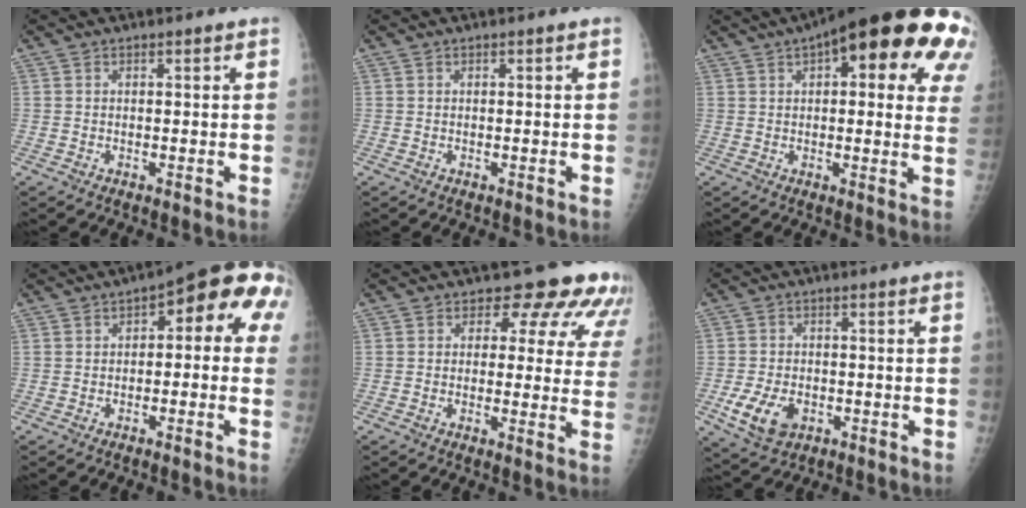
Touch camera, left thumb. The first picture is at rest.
{"total": 0.0}
{"total": 26.3, "force": [12.3, 8.8, 21.5], "torque": [-0.218, 0.019, 0.153]}
{"total": 11.0, "force": [1.4, 5.3, 9.5], "torque": [-0.078, 0.036, 0.003]}
{"total": 10.8, "force": [8.1, 6.0, 4.0], "torque": [0.009, -0.030, 0.063]}
{"total": 7.6, "force": [-2.7, 5.1, 5.0], "torque": [-0.090, 0.004, -0.040]}